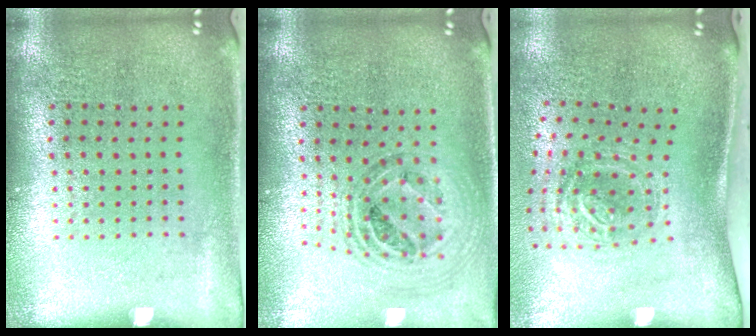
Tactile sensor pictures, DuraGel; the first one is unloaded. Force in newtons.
{"total": 1.0, "press": 1.0, "slide": 0.1}
{"total": 1.8, "press": 1.2, "slide": 1.3}